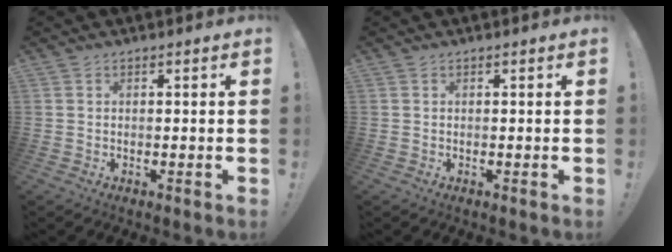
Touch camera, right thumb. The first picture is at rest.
{"total": 0.0}